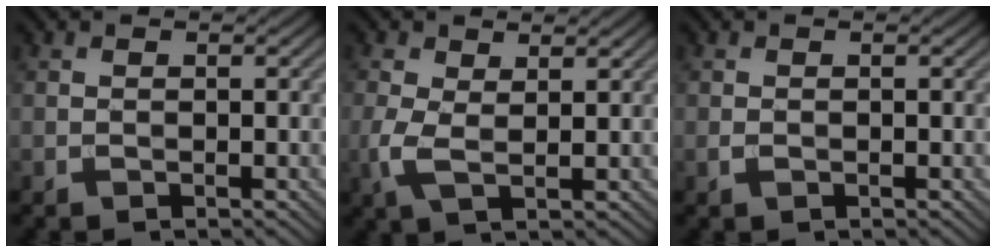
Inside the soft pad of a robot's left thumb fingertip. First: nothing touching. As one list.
[{"total": 4.0, "force": [0.8, 2.1, 3.4], "torque": [-0.095, 0.000, 0.013]}, {"total": 0.7, "force": [-0.2, 0.5, 0.4], "torque": [-0.011, -0.002, -0.004]}]